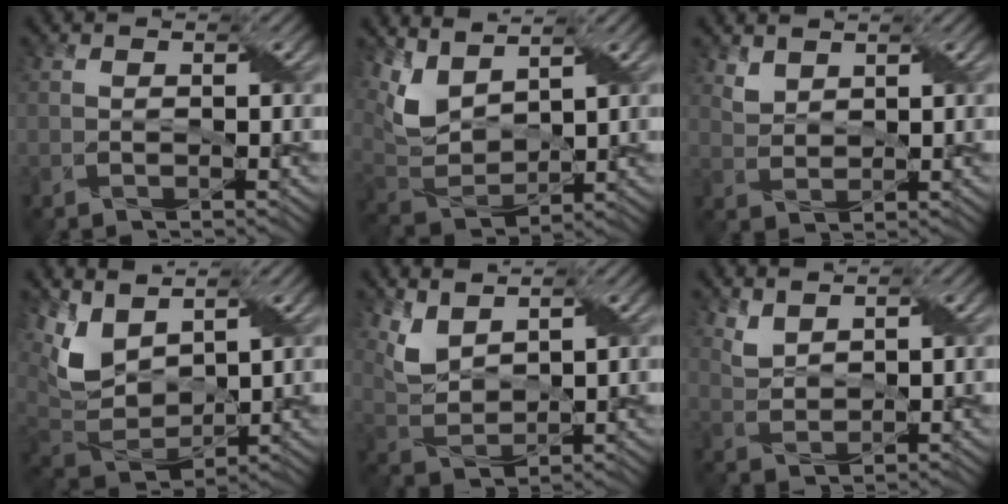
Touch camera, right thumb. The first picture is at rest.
{"total": 7.6, "force": [4.5, 3.7, 4.9], "torque": [-0.130, 0.003, 0.097]}
{"total": 2.4, "force": [1.9, 1.2, 0.8], "torque": [-0.026, -0.001, 0.046]}
{"total": 9.2, "force": [4.7, 5.0, 6.1], "torque": [-0.162, 0.002, 0.096]}
{"total": 5.2, "force": [3.7, 2.3, 2.9], "torque": [-0.081, 0.000, 0.080]}
{"total": 2.8, "force": [2.3, 1.0, 1.2], "torque": [-0.037, -0.002, 0.055]}